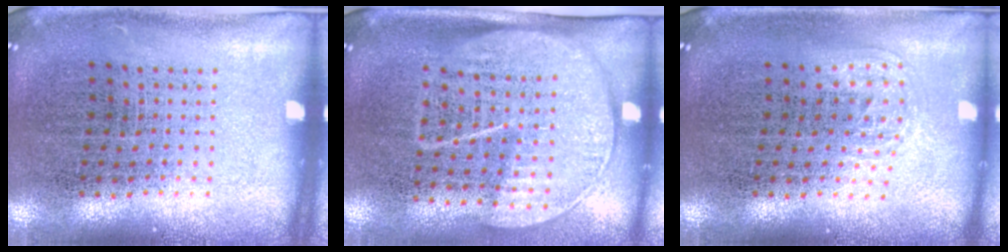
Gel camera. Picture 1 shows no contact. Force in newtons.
{"total": 1.8, "press": 1.4, "slide": 1.0}
{"total": 1.0, "press": 0.6, "slide": 0.8}